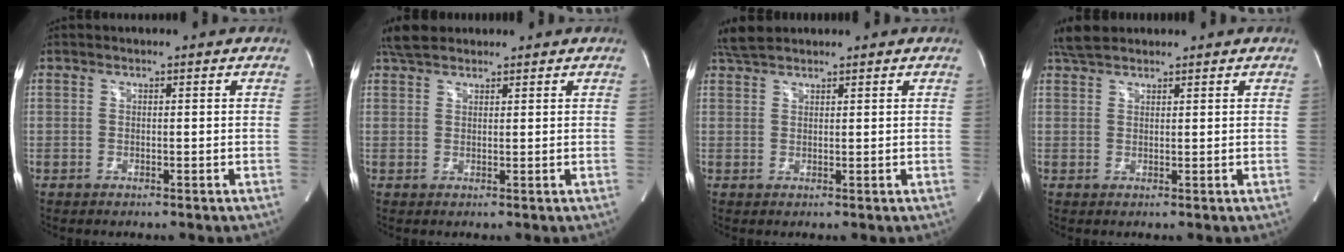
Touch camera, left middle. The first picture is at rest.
{"total": 4.1, "force": [3.5, 1.6, 1.5], "torque": [-0.033, 0.019, 0.064]}
{"total": 3.2, "force": [2.9, 0.7, 1.1], "torque": [-0.028, 0.015, 0.059]}
{"total": 3.7, "force": [3.2, 1.2, 1.3], "torque": [-0.033, 0.016, 0.063]}